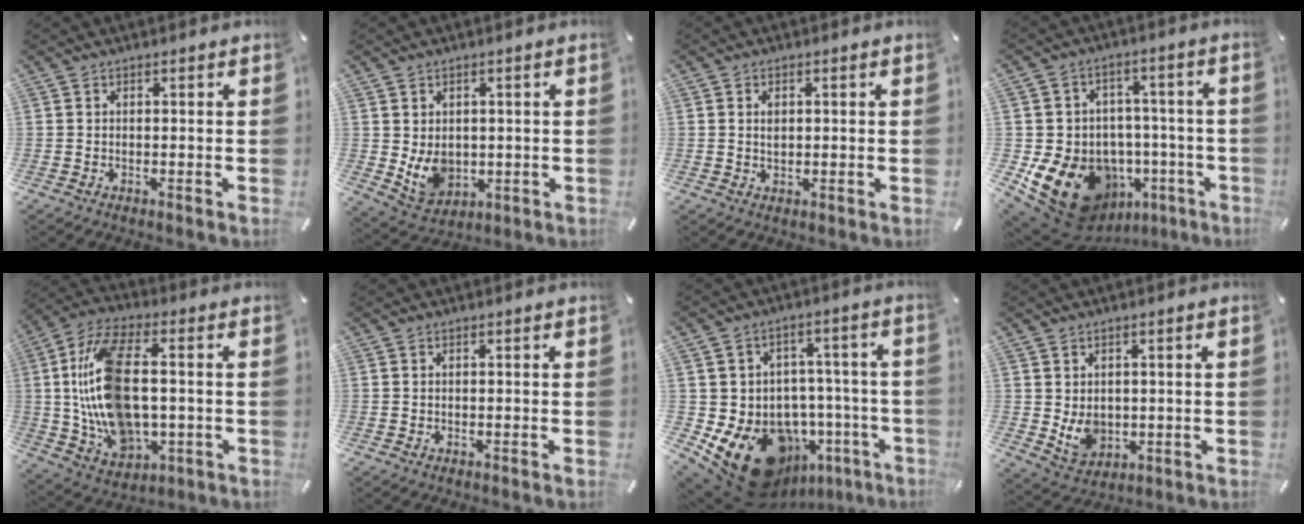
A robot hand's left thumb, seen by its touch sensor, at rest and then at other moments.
{"total": 7.3, "force": [0.5, 6.3, 3.7], "torque": [-0.075, -0.007, 0.010]}
{"total": 2.2, "force": [0.4, 1.5, 1.5], "torque": [-0.026, 0.002, 0.004]}
{"total": 18.6, "force": [-7.1, 14.1, 9.7], "torque": [-0.176, 0.034, -0.091]}
{"total": 17.5, "force": [-0.1, 10.4, 14.1], "torque": [-0.310, 0.008, -0.001]}
{"total": 0.0}
{"total": 19.8, "force": [-10.4, 12.6, 11.1], "torque": [-0.180, 0.044, -0.147]}
{"total": 6.4, "force": [0.8, 5.6, 3.1], "torque": [-0.058, -0.009, 0.015]}